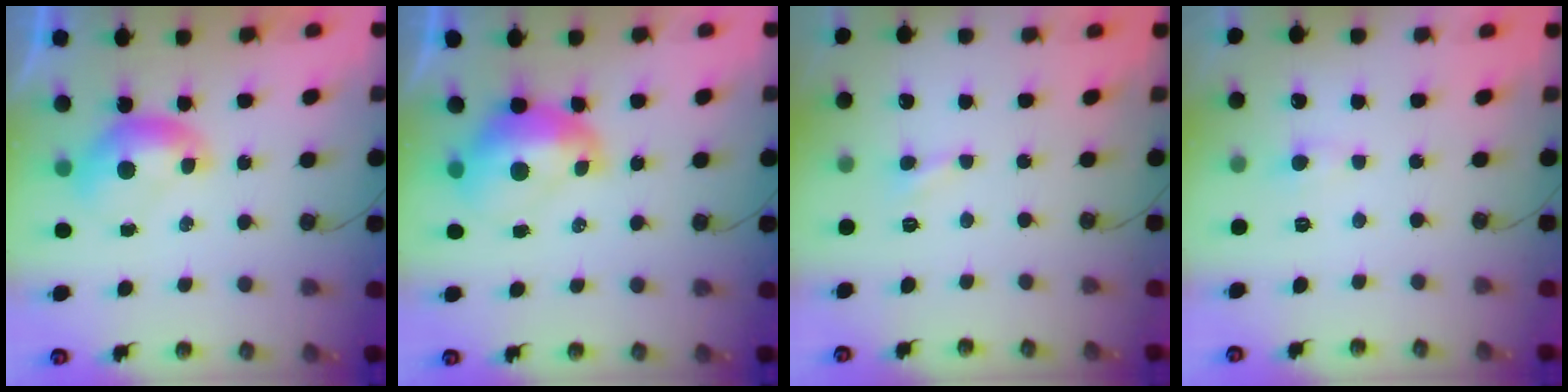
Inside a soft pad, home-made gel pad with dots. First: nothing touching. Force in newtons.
{"total": 2.5, "press": 2.4, "slide": 0.8}
{"total": 0.9, "press": 0.8, "slide": 0.4}
{"total": 1.6, "press": 1.6, "slide": 0.5}